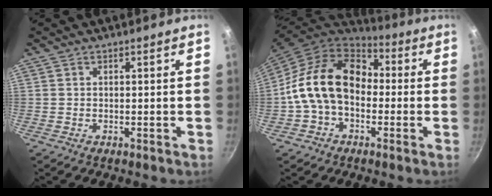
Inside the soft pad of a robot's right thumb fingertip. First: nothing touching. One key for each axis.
{"total": 16.9, "fx": -0.4, "fy": 12.3, "fz": 11.6, "tx": -0.175, "ty": 0.043, "tz": -0.022}